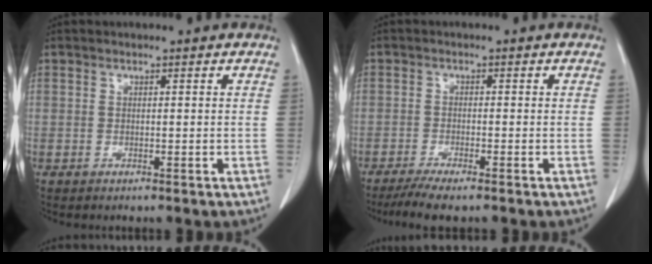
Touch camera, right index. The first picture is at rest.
{"total": 5.3, "force": [-4.1, 0.3, 3.3], "torque": [-0.054, -0.012, -0.070]}